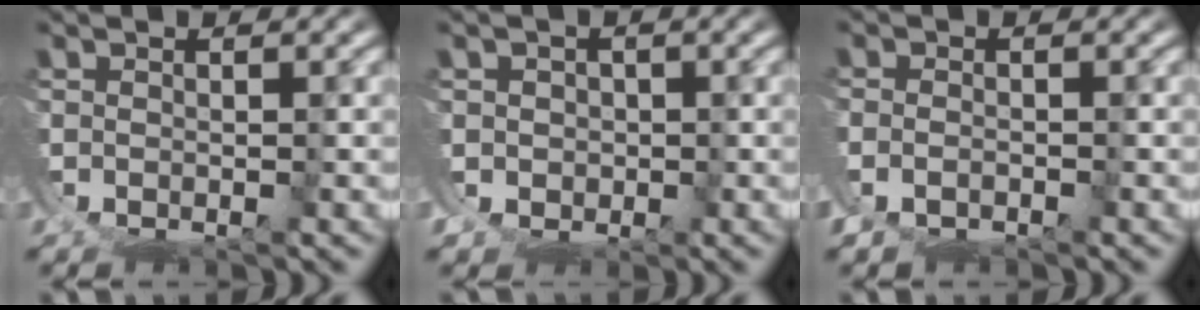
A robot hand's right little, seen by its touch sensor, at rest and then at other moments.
{"total": 1.6, "force": [1.3, 0.7, -0.7], "torque": [0.006, -0.012, 0.029]}
{"total": 3.6, "force": [-1.6, 3.1, 0.9], "torque": [-0.042, -0.021, -0.021]}